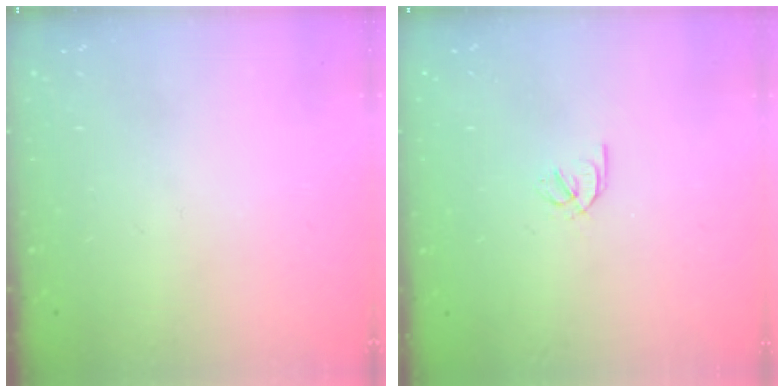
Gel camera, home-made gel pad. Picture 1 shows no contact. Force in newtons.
{"total": 1.6, "press": 1.6, "slide": 0.3}